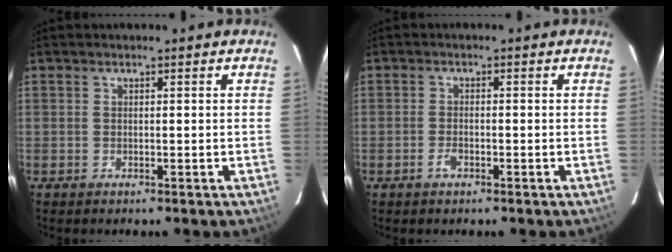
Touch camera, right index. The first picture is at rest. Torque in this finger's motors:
{"motor_torque": [0.26, 0.08, 0.01, 0.02]}